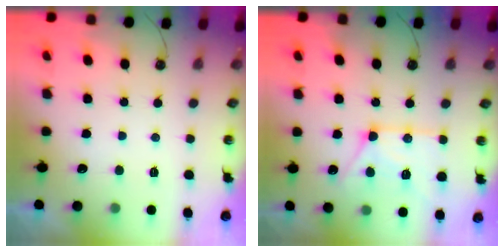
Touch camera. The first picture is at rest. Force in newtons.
{"total": 15.3, "press": 15.2, "slide": 1.7}